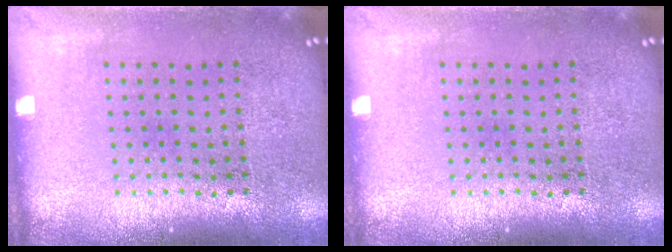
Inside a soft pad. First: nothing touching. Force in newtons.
{"total": 0.0}